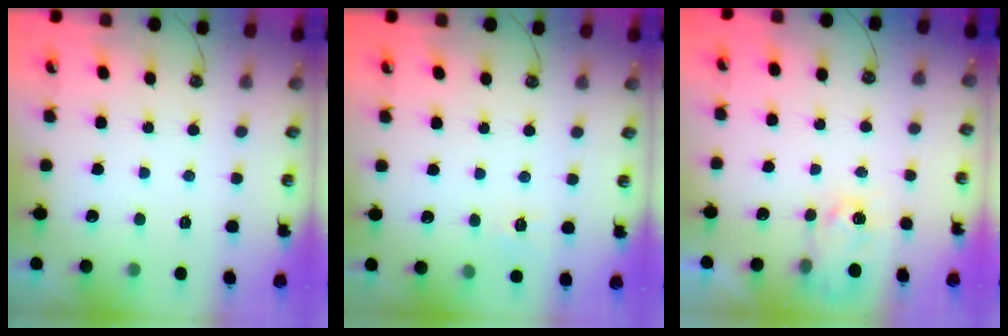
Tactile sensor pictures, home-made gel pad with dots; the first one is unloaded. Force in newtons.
{"total": 6.6, "press": 6.6, "slide": 0.6}
{"total": 3.4, "press": 3.4, "slide": 0.5}